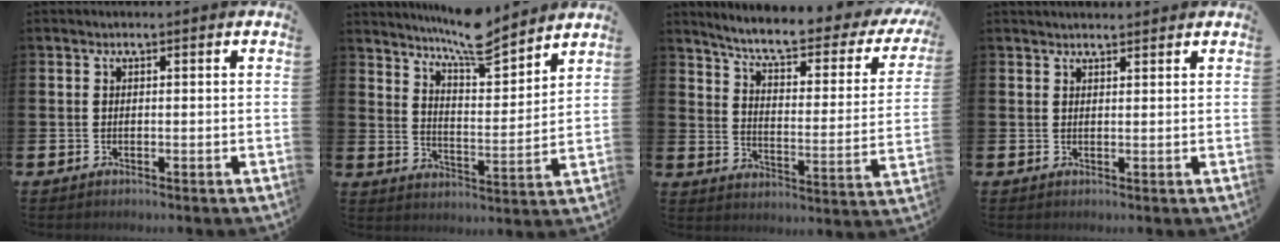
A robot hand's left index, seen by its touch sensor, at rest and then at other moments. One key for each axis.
{"total": 8.5, "fx": 8.0, "fy": 1.1, "fz": 2.7, "tx": -0.070, "ty": -0.053, "tz": 0.142}
{"total": 6.9, "fx": 5.8, "fy": 1.3, "fz": 3.6, "tx": -0.088, "ty": -0.046, "tz": 0.090}
{"total": 1.5, "fx": 1.5, "fy": 0.3, "fz": 0.2, "tx": 0.003, "ty": -0.005, "tz": 0.026}